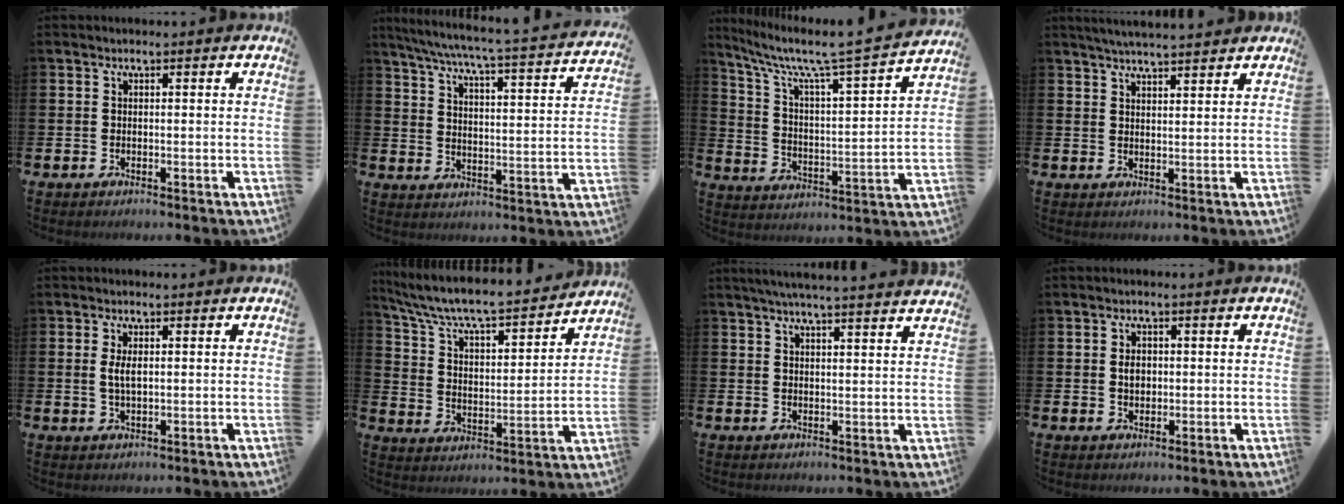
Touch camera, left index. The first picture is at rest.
{"total": 5.5, "force": [4.9, 0.2, 2.7], "torque": [-0.073, -0.046, 0.075]}
{"total": 7.5, "force": [6.4, 0.6, 3.9], "torque": [-0.105, -0.052, 0.100]}
{"total": 3.9, "force": [3.8, 0.1, 0.7], "torque": [-0.018, -0.016, 0.069]}
{"total": 2.6, "force": [0.6, 1.1, 2.3], "torque": [-0.042, 0.004, 0.006]}
{"total": 7.9, "force": [7.3, 1.4, 2.7], "torque": [-0.088, -0.058, 0.120]}
{"total": 4.5, "force": [4.3, -0.8, 1.1], "torque": [-0.026, -0.022, 0.076]}
{"total": 2.2, "force": [0.3, 1.7, 1.4], "torque": [-0.007, 0.000, -0.001]}